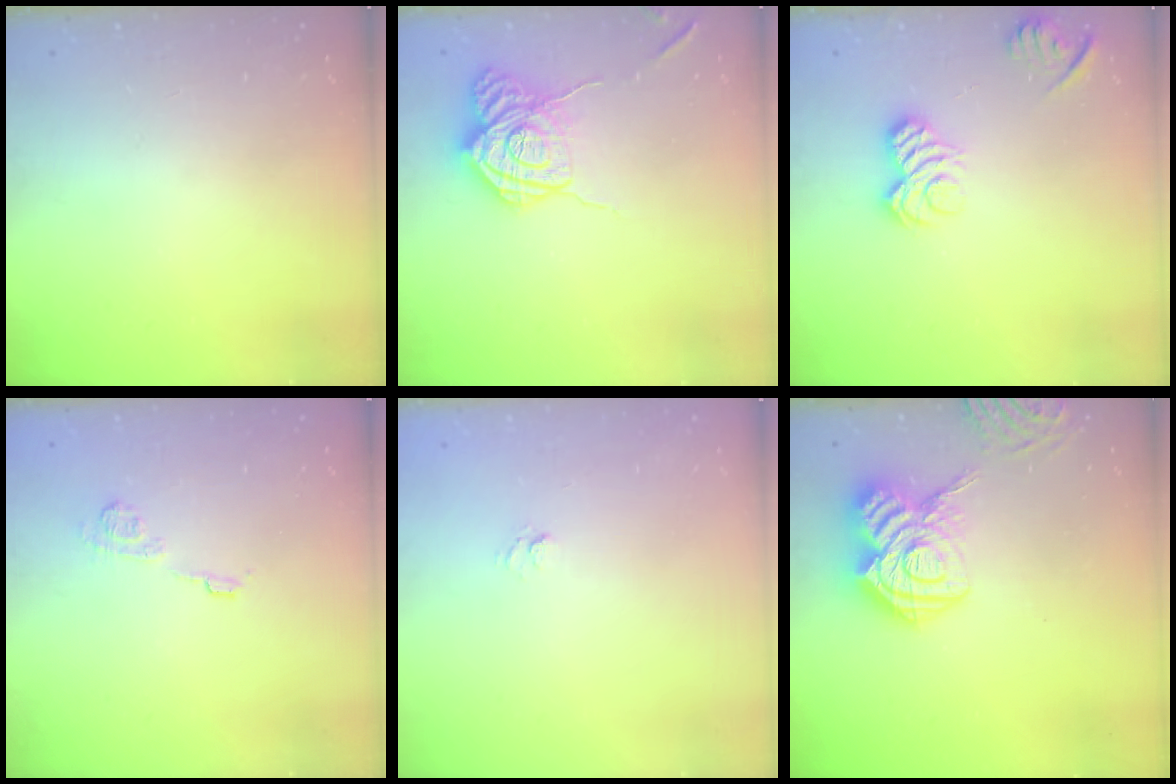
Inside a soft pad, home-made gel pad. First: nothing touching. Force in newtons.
{"total": 17.0, "press": 17.0, "slide": 0.9}
{"total": 8.7, "press": 8.7, "slide": 0.3}
{"total": 8.0, "press": 7.9, "slide": 1.0}
{"total": 3.6, "press": 3.4, "slide": 1.1}
{"total": 18.1, "press": 18.1, "slide": 1.7}